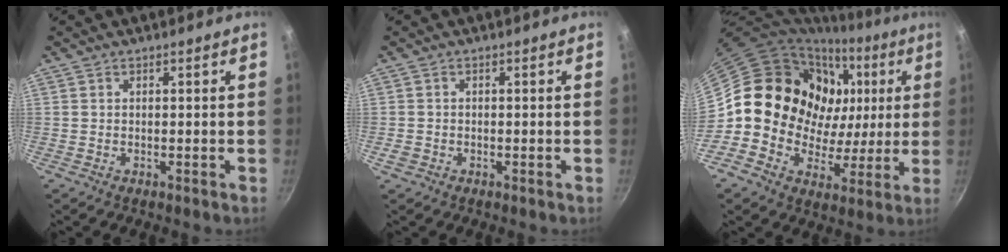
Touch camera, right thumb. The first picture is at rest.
{"total": 1.7, "force": [-0.7, 1.4, 0.6], "torque": [-0.012, 0.002, -0.010]}
{"total": 21.5, "force": [4.9, 18.1, 10.6], "torque": [-0.139, 0.014, 0.081]}